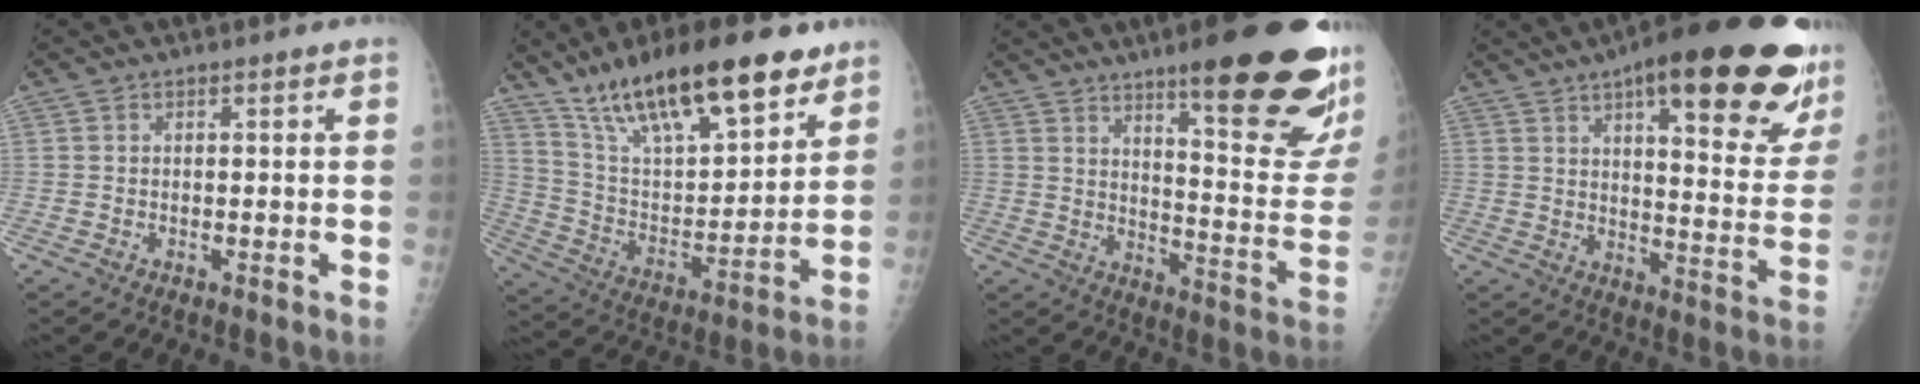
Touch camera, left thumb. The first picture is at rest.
{"total": 24.7, "force": [16.7, 8.2, 16.2], "torque": [-0.235, -0.047, 0.287]}
{"total": 25.4, "force": [15.4, 5.2, 19.5], "torque": [-0.221, -0.084, 0.217]}
{"total": 29.3, "force": [17.0, 8.6, 22.3], "torque": [-0.254, -0.044, 0.226]}